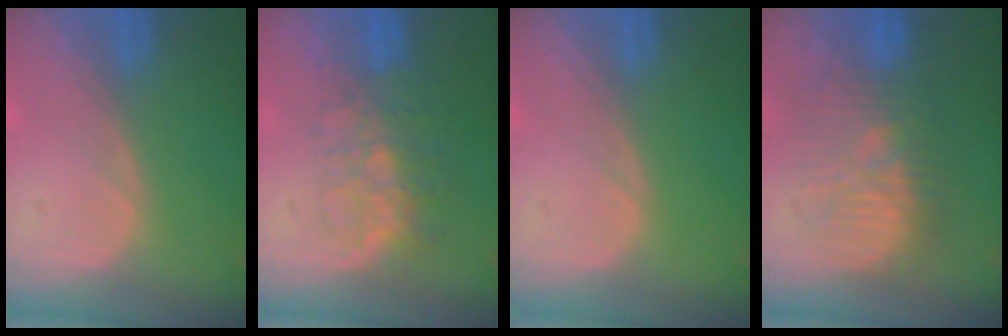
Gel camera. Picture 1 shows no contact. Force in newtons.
{"total": 8.2, "press": 6.7, "slide": 4.6}
{"total": 0.0}
{"total": 10.3, "press": 10.3, "slide": 0.3}